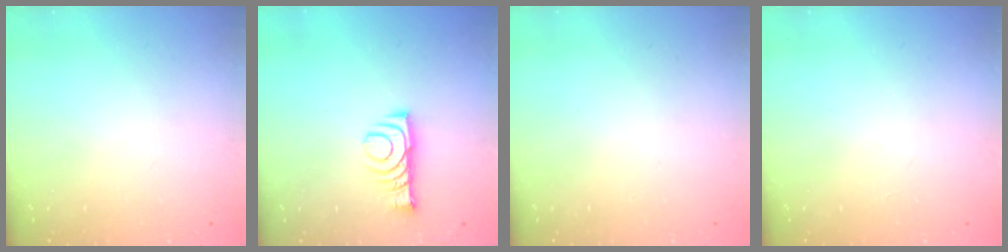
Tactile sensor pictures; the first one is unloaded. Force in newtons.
{"total": 9.4, "press": 9.4, "slide": 0.9}
{"total": 1.6, "press": 1.6, "slide": 0.1}
{"total": 2.8, "press": 2.8, "slide": 0.4}